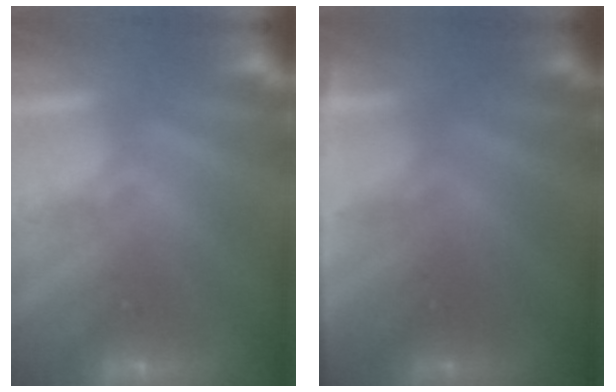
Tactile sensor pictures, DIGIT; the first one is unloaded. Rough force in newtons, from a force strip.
{"total": 4.6}